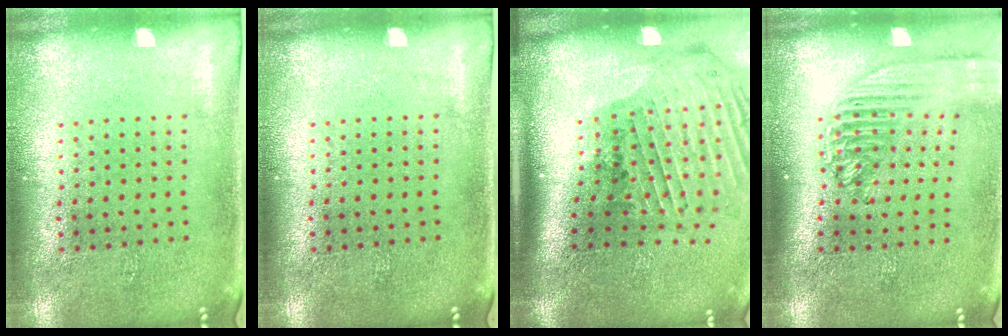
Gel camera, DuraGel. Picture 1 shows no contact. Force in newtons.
{"total": 0.0}
{"total": 2.9, "press": 2.1, "slide": 2.0}
{"total": 2.1, "press": 1.6, "slide": 1.3}